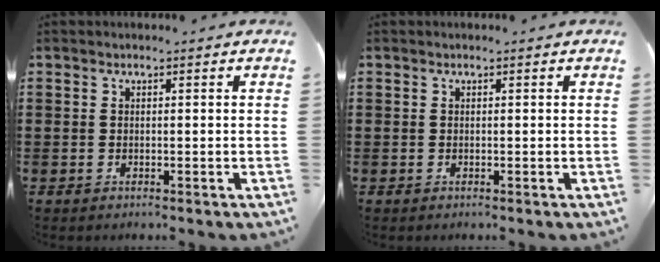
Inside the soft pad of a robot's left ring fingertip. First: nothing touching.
{"total": 0.0}